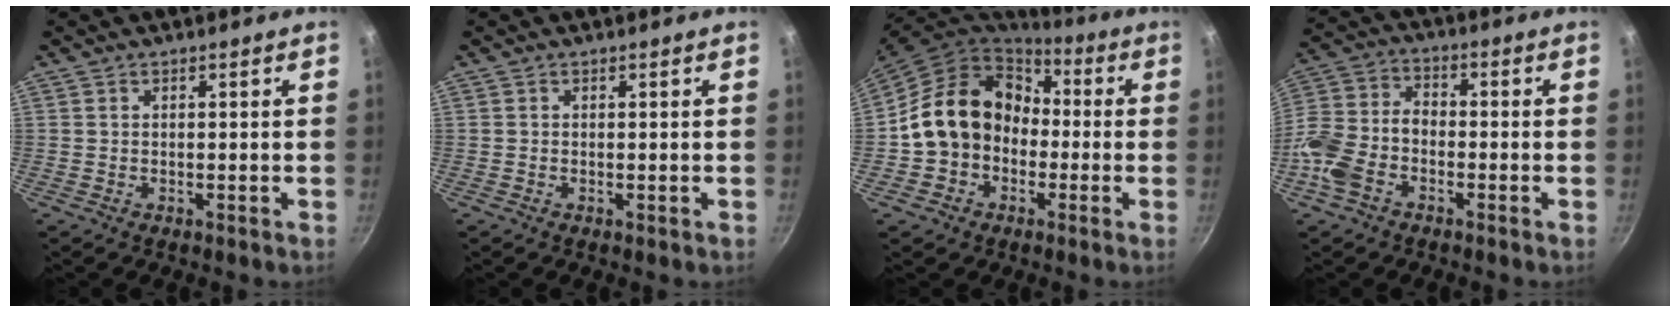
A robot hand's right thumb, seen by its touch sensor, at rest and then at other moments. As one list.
[{"total": 0.0}, {"total": 16.1, "force": [-1.1, 13.5, 8.8], "torque": [-0.125, 0.058, -0.024]}, {"total": 11.3, "force": [-5.0, 7.3, 7.0], "torque": [-0.138, 0.042, -0.112]}]